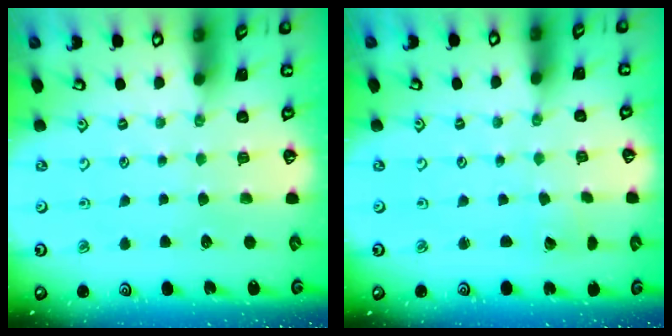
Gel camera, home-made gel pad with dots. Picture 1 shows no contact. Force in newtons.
{"total": 1.3, "press": 1.3, "slide": 0.0}